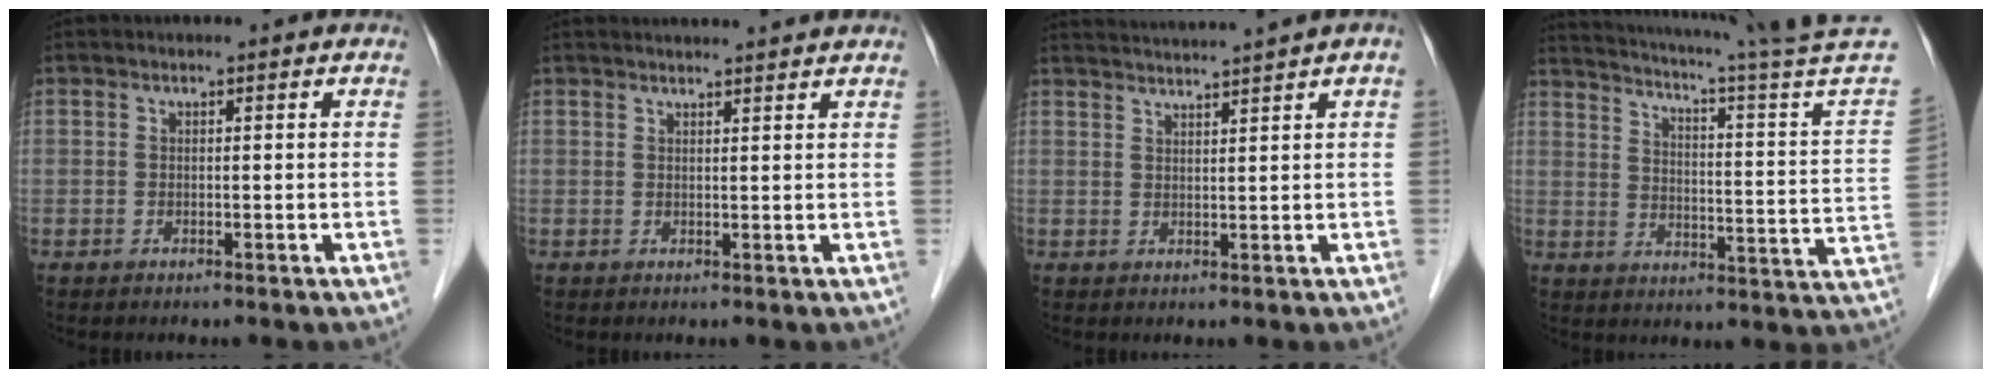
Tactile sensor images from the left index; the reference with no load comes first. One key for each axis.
{"total": 6.5, "fx": 6.2, "fy": -0.5, "fz": 1.8, "tx": -0.019, "ty": 0.022, "tz": 0.066}
{"total": 6.1, "fx": 5.5, "fy": -1.8, "fz": 1.9, "tx": -0.030, "ty": 0.011, "tz": 0.087}
{"total": 20.9, "fx": 17.7, "fy": -3.1, "fz": 10.6, "tx": -0.184, "ty": -0.076, "tz": 0.222}